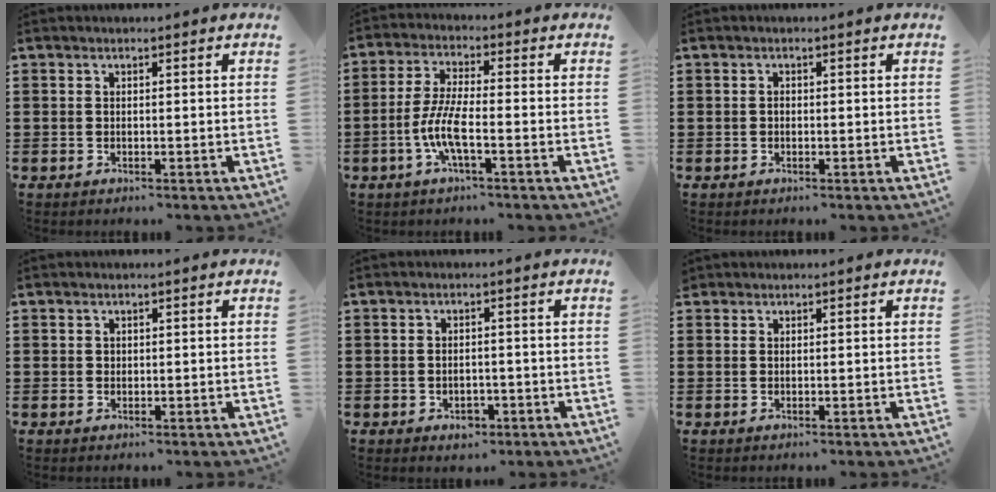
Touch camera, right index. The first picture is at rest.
{"total": 6.7, "force": [-2.6, 1.3, 6.1], "torque": [-0.146, -0.018, -0.057]}
{"total": 0.7, "force": [-0.2, 0.4, 0.4], "torque": [-0.011, 0.000, -0.004]}
{"total": 0.5, "force": [0.2, 0.5, 0.1], "torque": [-0.002, 0.004, 0.005]}
{"total": 2.1, "force": [-1.1, 1.3, 1.3], "torque": [-0.028, -0.003, -0.021]}
{"total": 0.5, "force": [0.4, 0.3, -0.2], "torque": [0.003, 0.003, 0.008]}